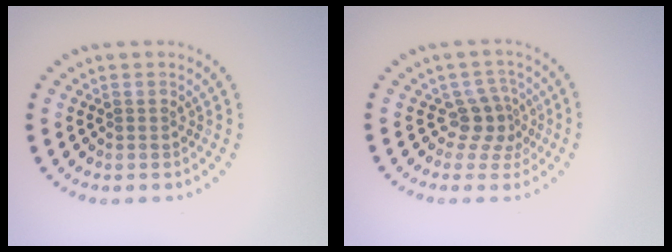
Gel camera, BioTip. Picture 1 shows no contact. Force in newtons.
{"total": 2.6, "press": 1.8, "slide": 1.9}